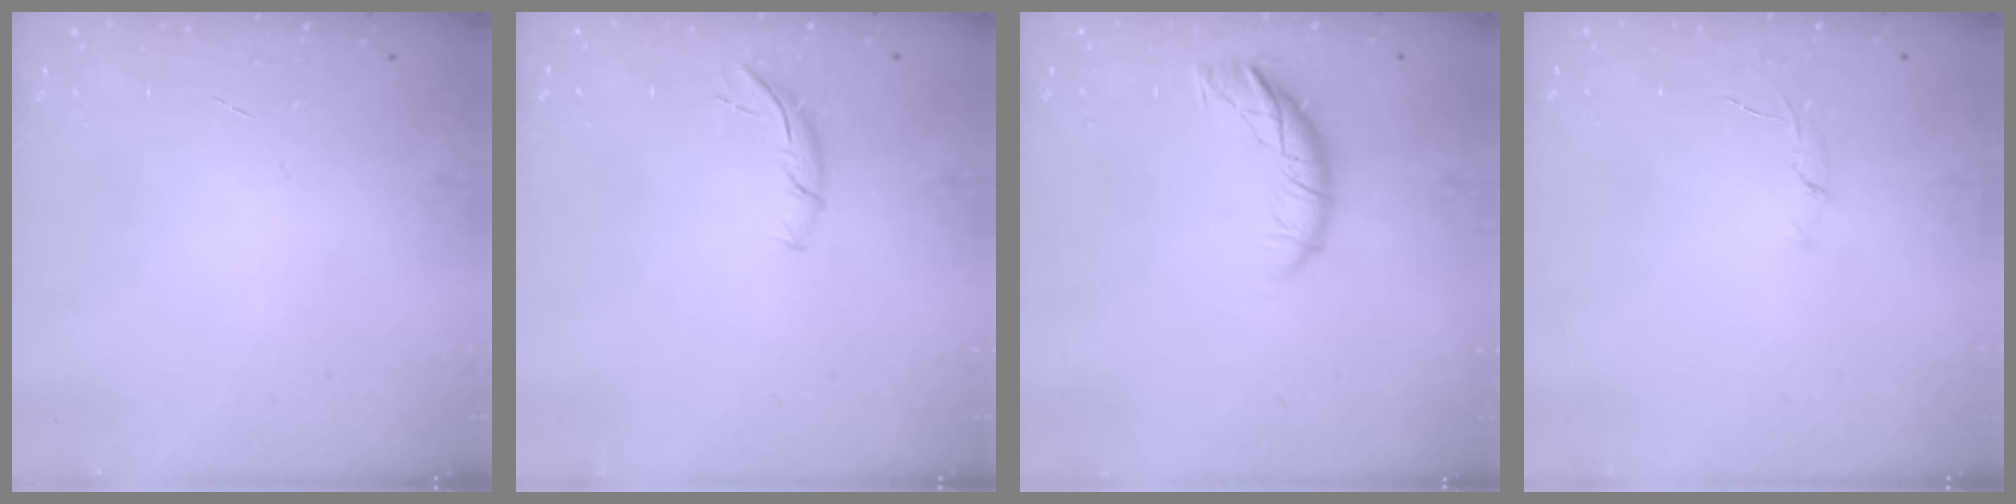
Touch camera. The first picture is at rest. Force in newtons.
{"total": 5.8, "press": 5.7, "slide": 1.0}
{"total": 10.3, "press": 10.1, "slide": 2.0}
{"total": 4.2, "press": 4.0, "slide": 1.3}